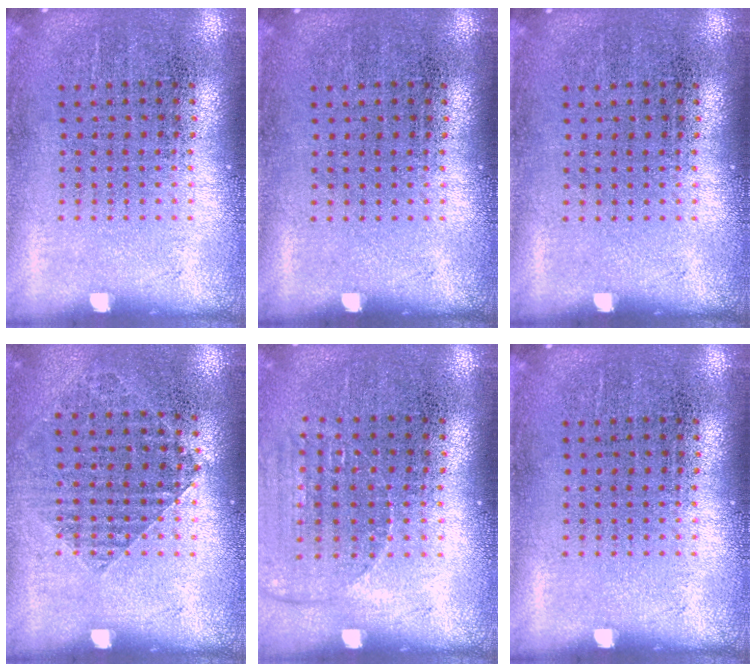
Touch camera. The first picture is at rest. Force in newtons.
{"total": 0.0}
{"total": 0.0}
{"total": 0.9, "press": 0.9, "slide": 0.2}
{"total": 1.2, "press": 1.2, "slide": 0.2}
{"total": 0.0}